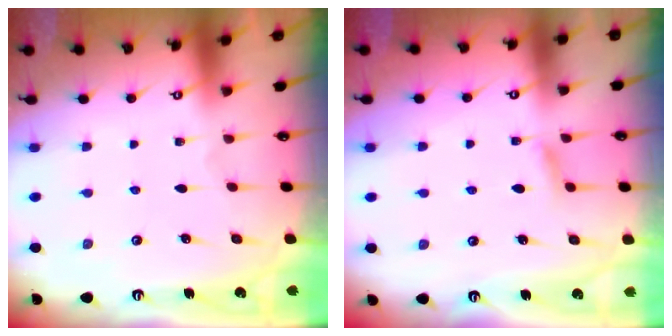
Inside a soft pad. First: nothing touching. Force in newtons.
{"total": 4.8, "press": 4.7, "slide": 0.6}